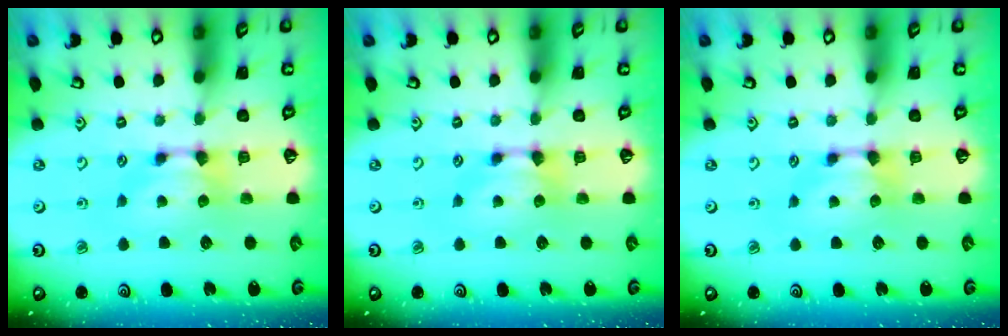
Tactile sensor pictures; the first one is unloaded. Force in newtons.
{"total": 0.0}
{"total": 0.5, "press": 0.3, "slide": 0.4}